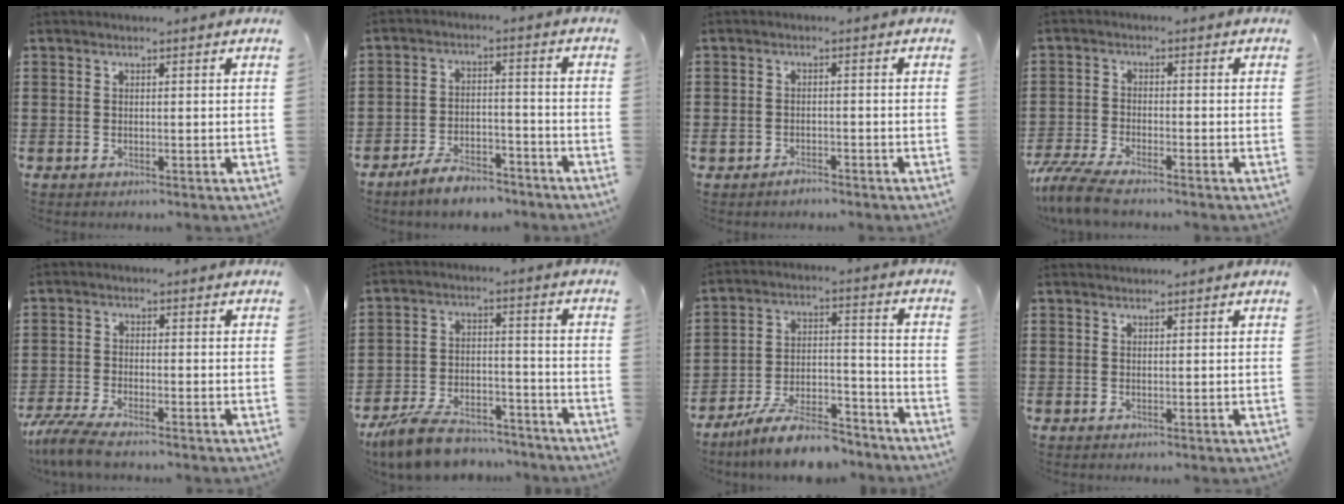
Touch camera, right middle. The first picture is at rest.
{"total": 5.8, "force": [-5.3, 1.2, 2.0], "torque": [-0.045, 0.004, -0.103]}
{"total": 1.5, "force": [-1.2, 0.7, 0.6], "torque": [-0.015, 0.000, -0.025]}
{"total": 5.4, "force": [-4.7, 0.6, 2.6], "torque": [-0.085, -0.020, -0.099]}
{"total": 4.7, "force": [-4.1, 0.1, 2.2], "torque": [-0.073, -0.023, -0.088]}
{"total": 8.8, "force": [-7.9, 2.2, 3.2], "torque": [-0.067, 0.018, -0.151]}
{"total": 10.0, "force": [-8.7, 1.7, 4.6], "torque": [-0.084, 0.022, -0.166]}
{"total": 0.5, "force": [0.5, 0.1, -0.1], "torque": [-0.001, 0.001, 0.010]}